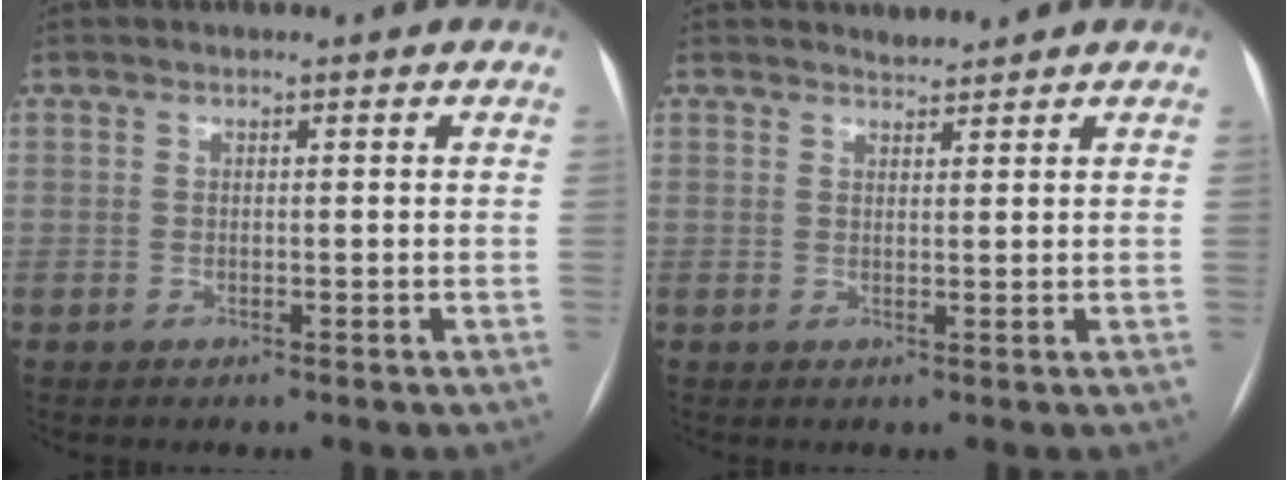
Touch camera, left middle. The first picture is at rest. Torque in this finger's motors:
{"motor_torque": [0.00, 0.03, -0.02, -0.01]}